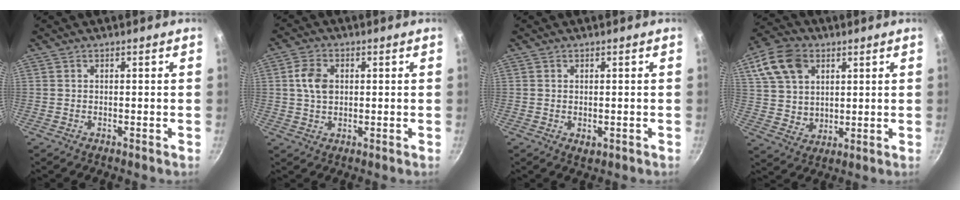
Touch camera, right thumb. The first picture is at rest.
{"total": 5.8, "force": [0.8, 4.1, 4.0], "torque": [-0.064, 0.006, 0.013]}
{"total": 1.8, "force": [-0.2, 1.1, 1.3], "torque": [-0.020, -0.005, -0.001]}
{"total": 13.4, "force": [5.3, 9.9, 7.2], "torque": [-0.121, -0.008, 0.100]}